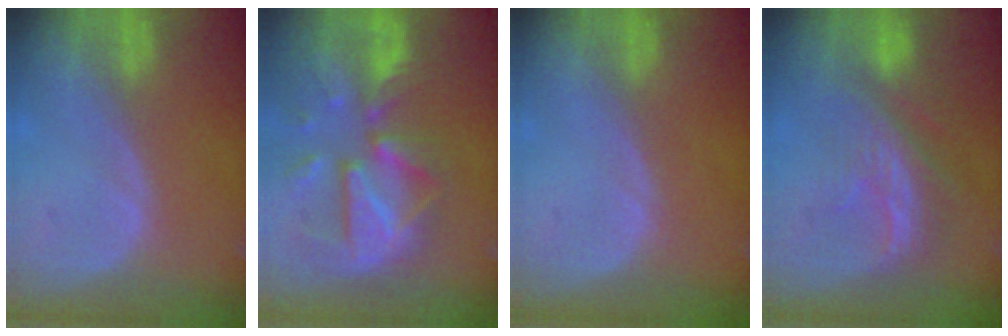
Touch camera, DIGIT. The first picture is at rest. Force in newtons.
{"total": 12.1, "press": 10.5, "slide": 6.2}
{"total": 0.0}
{"total": 7.9, "press": 7.2, "slide": 3.4}